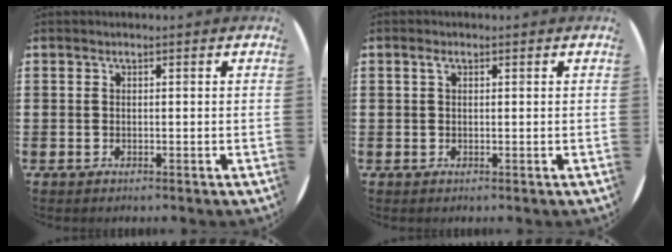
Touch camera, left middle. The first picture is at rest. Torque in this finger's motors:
{"motor_torque": [0.00, 0.03, 0.01, 0.00]}